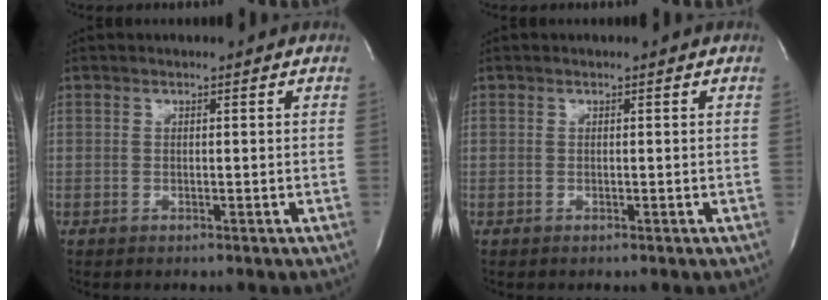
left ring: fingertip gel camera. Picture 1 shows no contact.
{"total": 0.0}